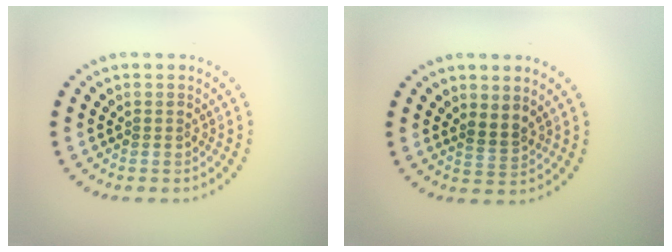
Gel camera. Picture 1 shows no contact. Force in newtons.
{"total": 1.6, "press": 1.4, "slide": 0.9}